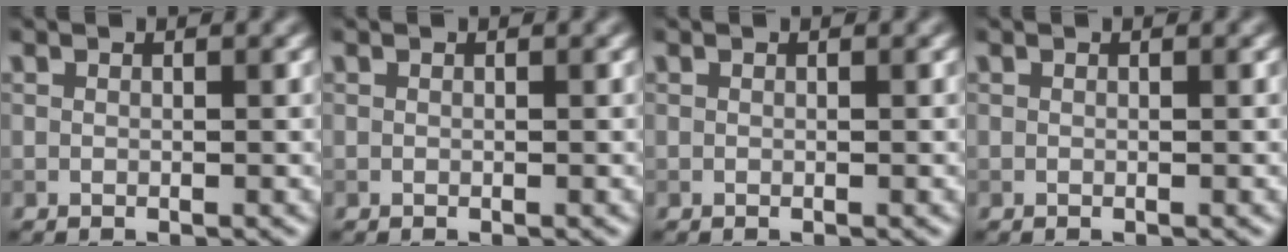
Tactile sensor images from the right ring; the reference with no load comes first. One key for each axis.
{"total": 0.0}
{"total": 0.0}
{"total": 0.0}